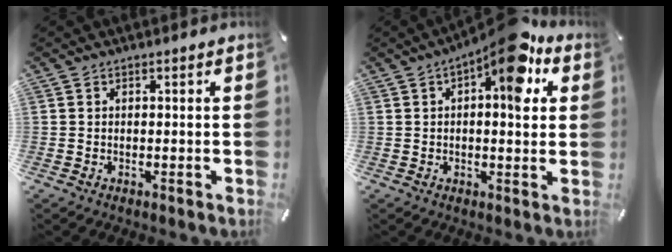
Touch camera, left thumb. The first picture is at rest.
{"total": 12.9, "force": [5.9, 5.1, 10.3], "torque": [-0.120, -0.041, 0.090]}